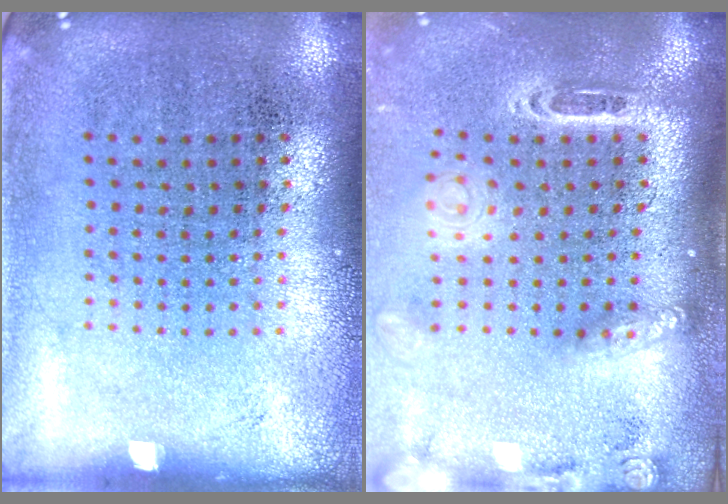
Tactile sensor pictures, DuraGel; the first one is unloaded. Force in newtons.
{"total": 2.5, "press": 1.8, "slide": 1.8}